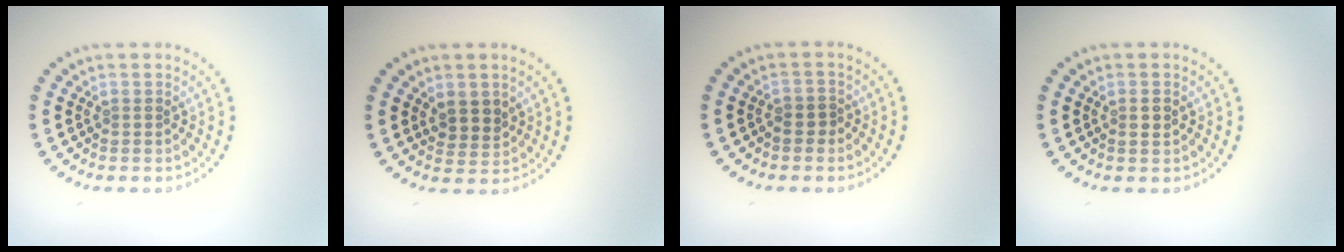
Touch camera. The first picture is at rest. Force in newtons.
{"total": 2.2, "press": 2.0, "slide": 0.9}
{"total": 1.0, "press": 0.8, "slide": 0.7}
{"total": 1.0, "press": 1.0, "slide": 0.2}